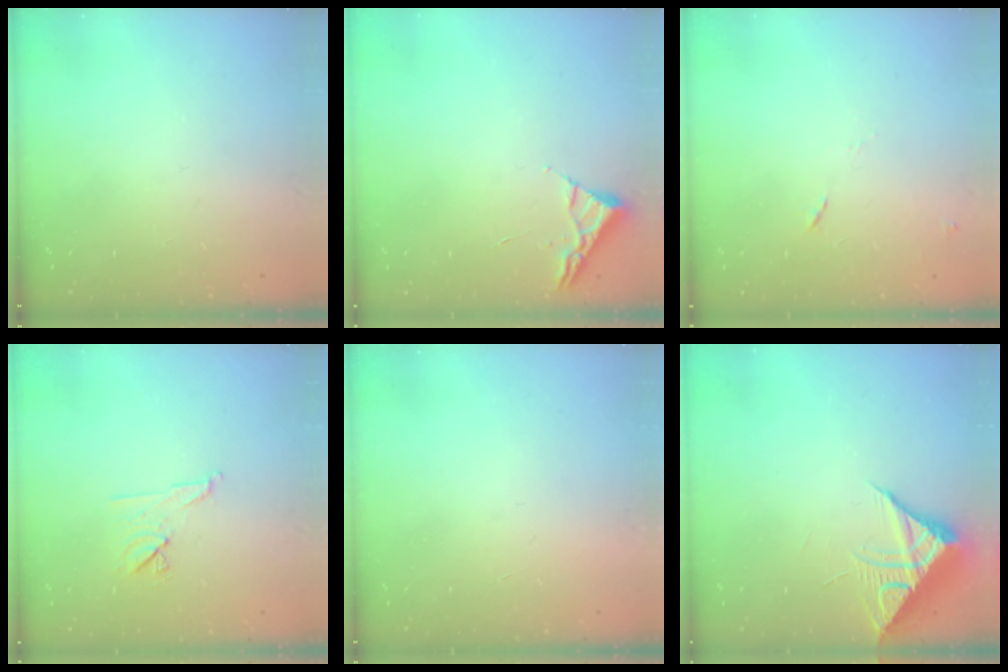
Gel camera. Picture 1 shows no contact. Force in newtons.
{"total": 3.1, "press": 3.0, "slide": 0.4}
{"total": 7.4, "press": 7.4, "slide": 0.7}
{"total": 7.5, "press": 7.4, "slide": 1.3}
{"total": 1.5, "press": 1.5, "slide": 0.1}
{"total": 9.7, "press": 9.7, "slide": 0.5}